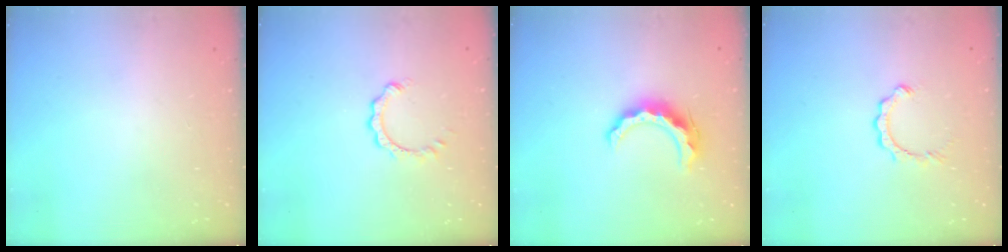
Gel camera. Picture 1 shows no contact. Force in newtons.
{"total": 1.9, "press": 1.9, "slide": 0.2}
{"total": 10.6, "press": 10.6, "slide": 0.3}
{"total": 2.8, "press": 2.8, "slide": 0.2}